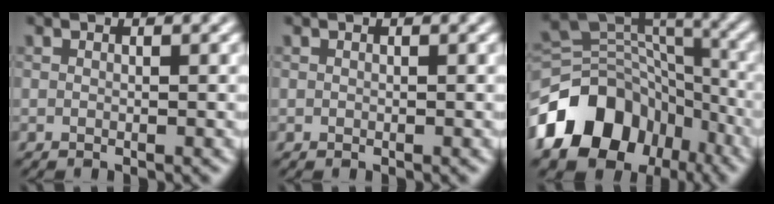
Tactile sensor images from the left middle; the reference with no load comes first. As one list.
[{"total": 0.0}, {"total": 11.8, "force": [-5.7, 8.6, 5.8], "torque": [-0.106, 0.013, -0.109]}]